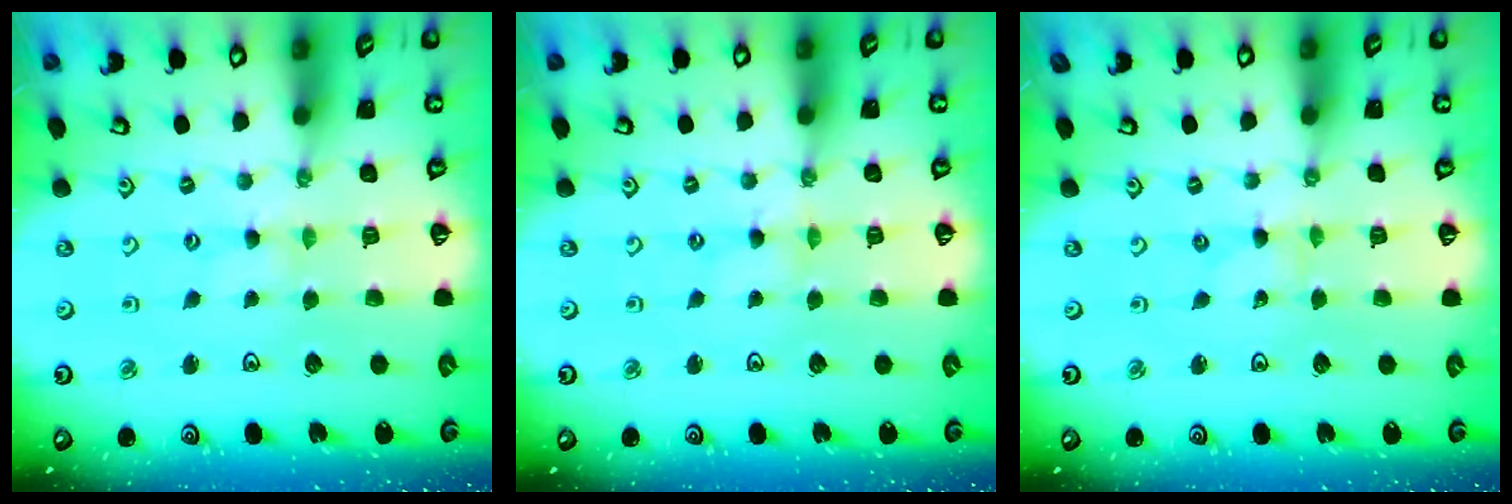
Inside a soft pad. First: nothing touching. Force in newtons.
{"total": 0.6, "press": 0.6, "slide": 0.2}
{"total": 0.0}